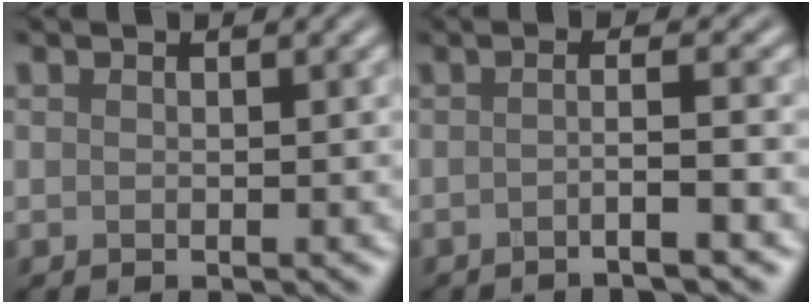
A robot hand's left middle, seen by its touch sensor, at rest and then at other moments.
{"total": 4.0, "force": [-1.0, 0.8, 3.8], "torque": [-0.040, -0.004, -0.029]}